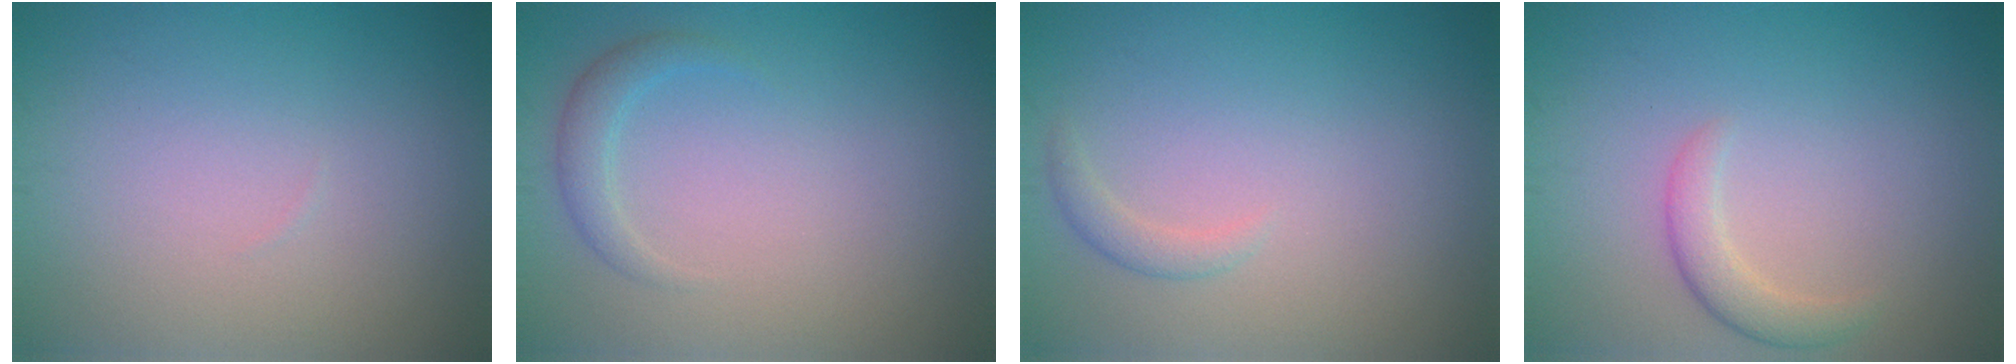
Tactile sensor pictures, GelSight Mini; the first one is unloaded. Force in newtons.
{"total": 1.6, "press": 1.6, "slide": 0.1}
{"total": 1.1, "press": 1.1, "slide": 0.1}
{"total": 2.1, "press": 2.1, "slide": 0.1}